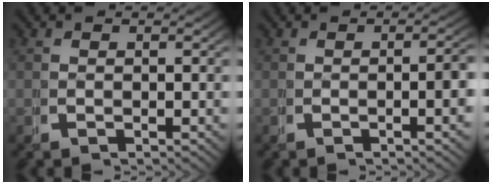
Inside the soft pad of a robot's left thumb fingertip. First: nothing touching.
{"total": 2.8, "force": [-0.4, 0.3, 2.8], "torque": [-0.041, 0.002, -0.006]}